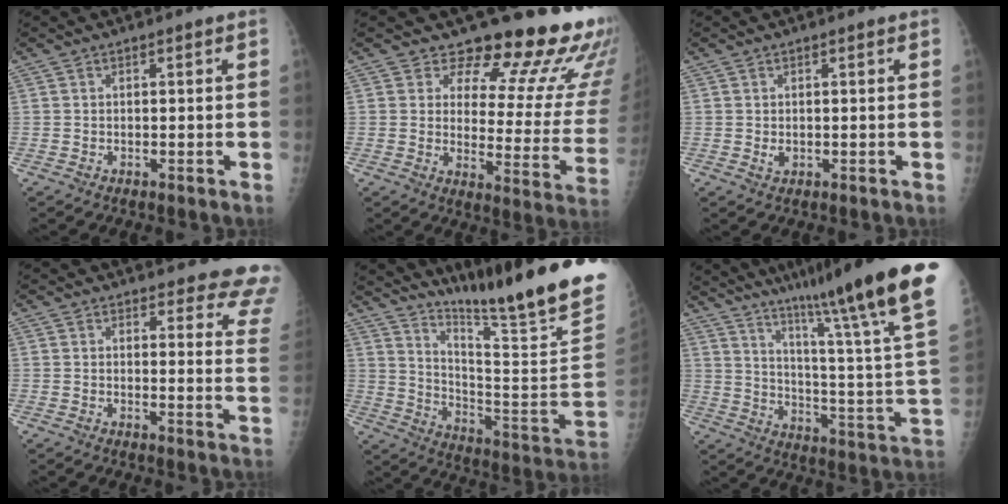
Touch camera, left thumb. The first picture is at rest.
{"total": 19.2, "force": [15.6, 7.0, 8.8], "torque": [-0.062, -0.124, 0.179]}
{"total": 1.2, "force": [0.2, 0.8, 0.9], "torque": [-0.013, -0.003, 0.008]}
{"total": 13.8, "force": [13.1, 3.3, 3.2], "torque": [0.018, -0.106, 0.114]}
{"total": 24.3, "force": [19.5, -1.3, 14.5], "torque": [-0.210, -0.155, 0.299]}
{"total": 30.7, "force": [21.6, 1.2, 21.8], "torque": [-0.292, -0.108, 0.317]}